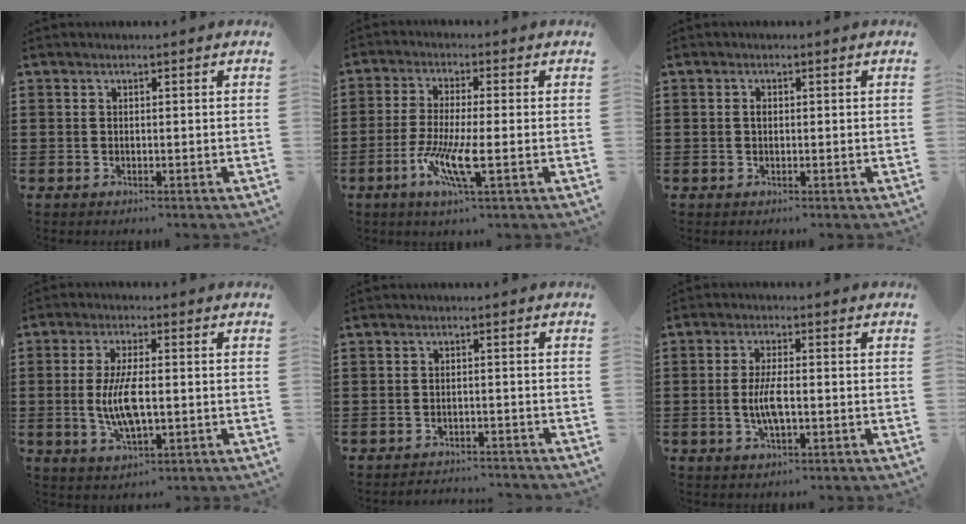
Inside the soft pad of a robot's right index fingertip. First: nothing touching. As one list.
[{"total": 7.7, "force": [-2.9, 1.0, 7.0], "torque": [-0.147, -0.017, -0.058]}, {"total": 0.9, "force": [0.0, 0.5, 0.7], "torque": [-0.016, 0.000, 0.000]}, {"total": 7.4, "force": [-0.6, 2.6, 6.9], "torque": [-0.155, -0.009, -0.020]}, {"total": 2.1, "force": [-2.1, 0.0, -0.2], "torque": [-0.003, 0.000, -0.047]}, {"total": 4.8, "force": [-0.7, 1.4, 4.5], "torque": [-0.100, -0.005, -0.021]}]